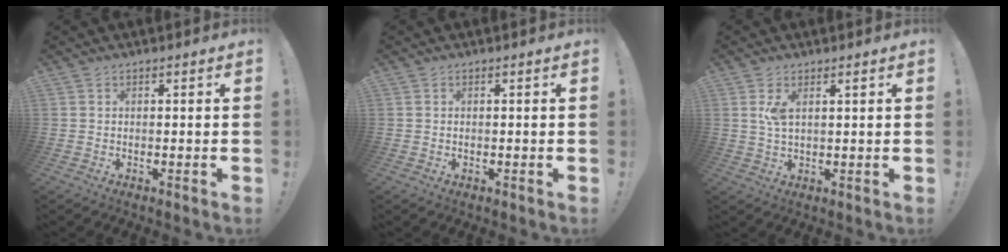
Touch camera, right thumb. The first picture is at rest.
{"total": 0.0}
{"total": 3.9, "force": [1.5, 1.6, 3.3], "torque": [-0.064, 0.000, 0.026]}